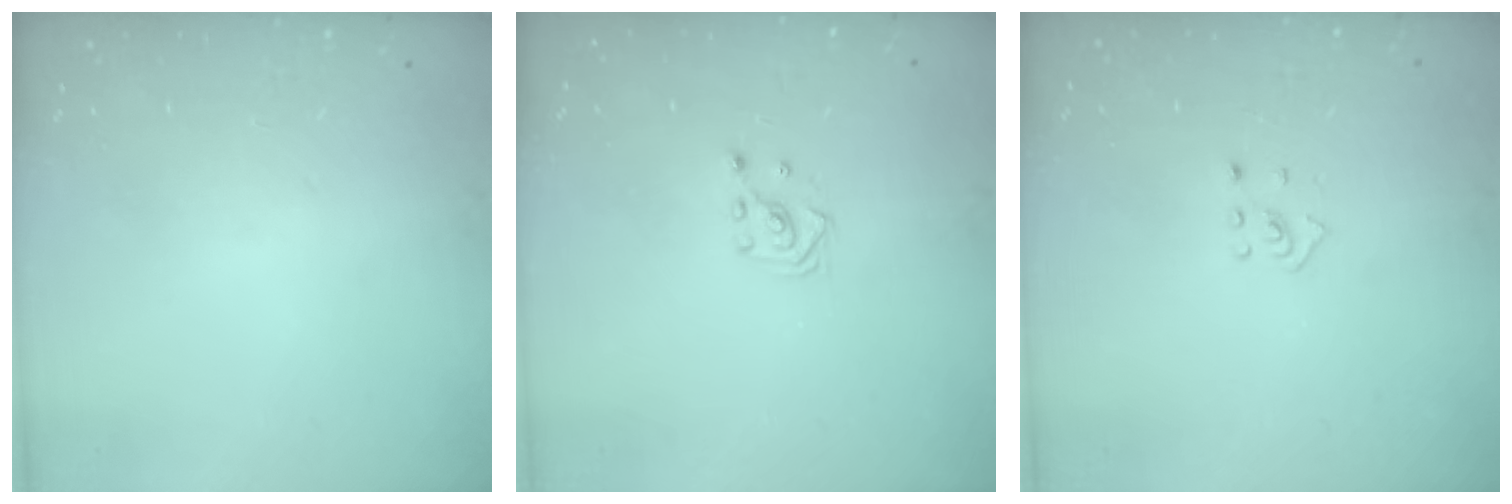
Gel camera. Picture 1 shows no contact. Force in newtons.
{"total": 2.8, "press": 2.8, "slide": 0.3}
{"total": 2.5, "press": 2.4, "slide": 0.8}